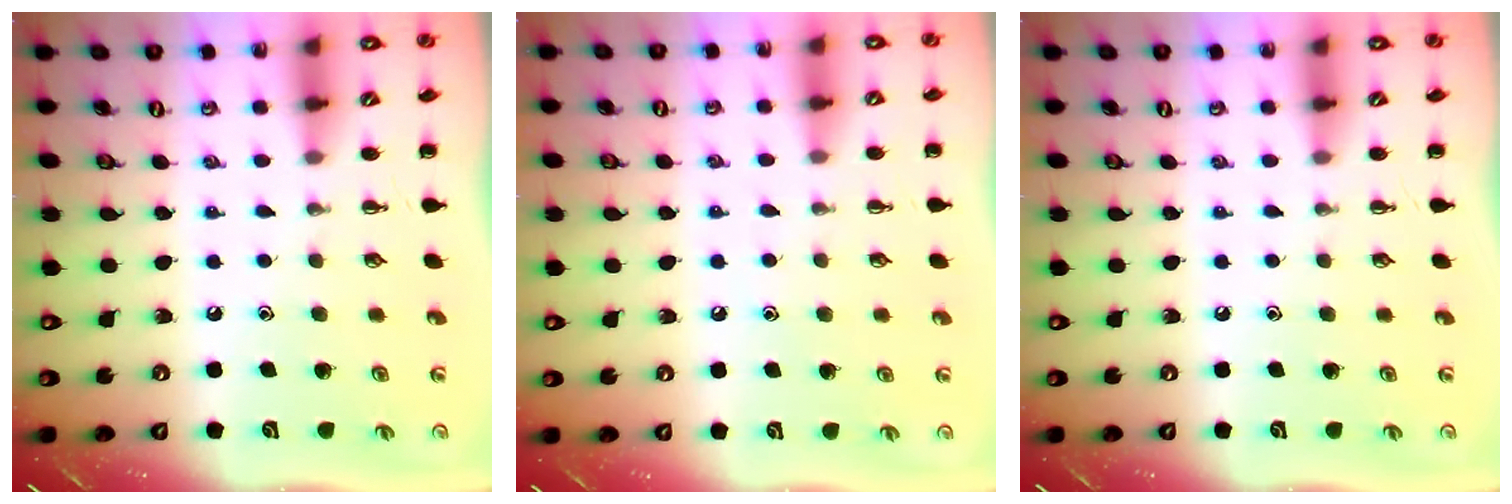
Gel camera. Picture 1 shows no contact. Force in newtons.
{"total": 4.4, "press": 4.3, "slide": 0.9}
{"total": 0.0}